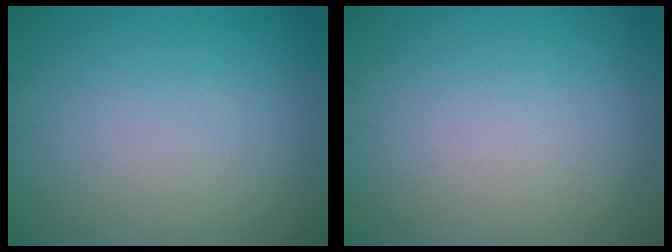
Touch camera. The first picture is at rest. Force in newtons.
{"total": 0.0}